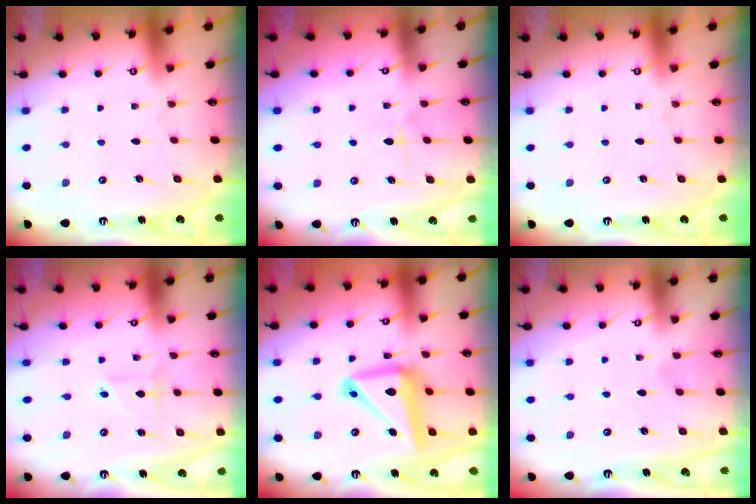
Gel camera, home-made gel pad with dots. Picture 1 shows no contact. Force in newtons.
{"total": 4.8, "press": 4.7, "slide": 0.7}
{"total": 0.0}
{"total": 3.0, "press": 2.9, "slide": 0.7}
{"total": 15.4, "press": 15.3, "slide": 1.9}
{"total": 2.5, "press": 2.5, "slide": 0.2}